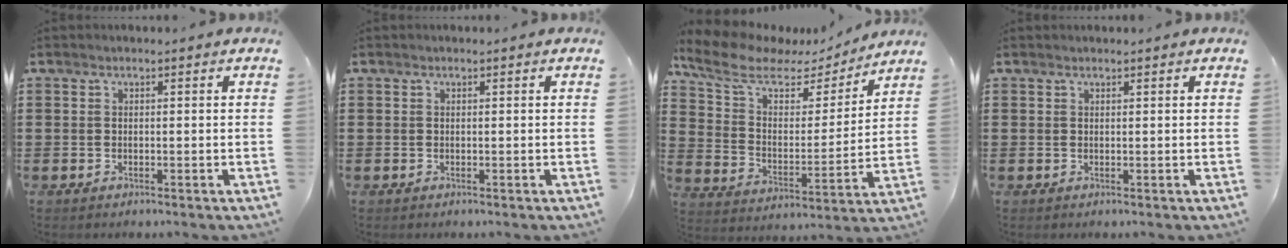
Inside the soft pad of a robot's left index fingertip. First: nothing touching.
{"total": 0.0}
{"total": 8.8, "force": [6.7, 3.7, 4.3], "torque": [-0.118, -0.030, 0.114]}
{"total": 0.0}